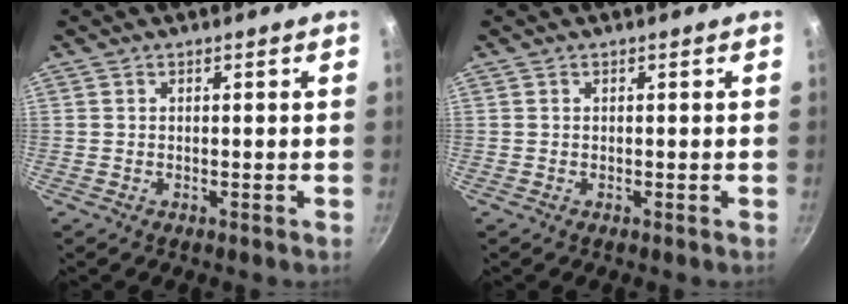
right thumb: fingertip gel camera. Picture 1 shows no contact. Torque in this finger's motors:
{"motor_torque": [0.00, 0.00, 0.00, 0.00, 0.00]}